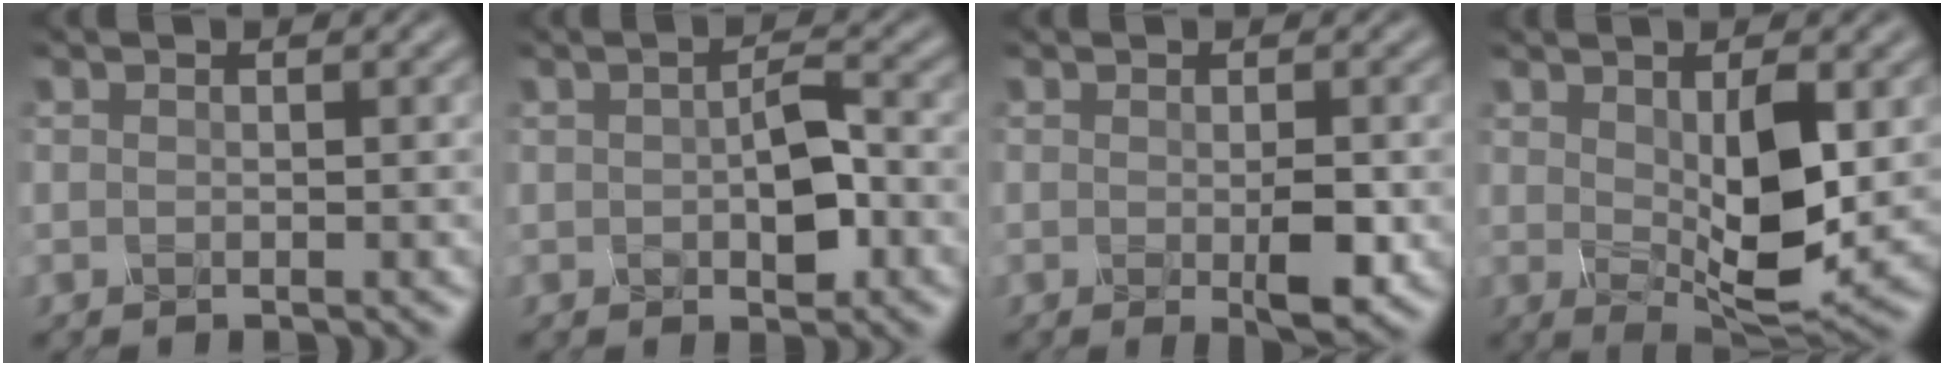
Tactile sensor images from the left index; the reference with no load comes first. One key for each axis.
{"total": 2.5, "fx": -0.5, "fy": 0.9, "fz": 2.3, "tx": -0.046, "ty": 0.002, "tz": -0.004}
{"total": 3.1, "fx": -0.8, "fy": 0.7, "fz": 2.9, "tx": -0.058, "ty": -0.005, "tz": -0.009}
{"total": 5.8, "fx": 0.3, "fy": 2.0, "fz": 5.4, "tx": -0.103, "ty": -0.010, "tz": 0.016}